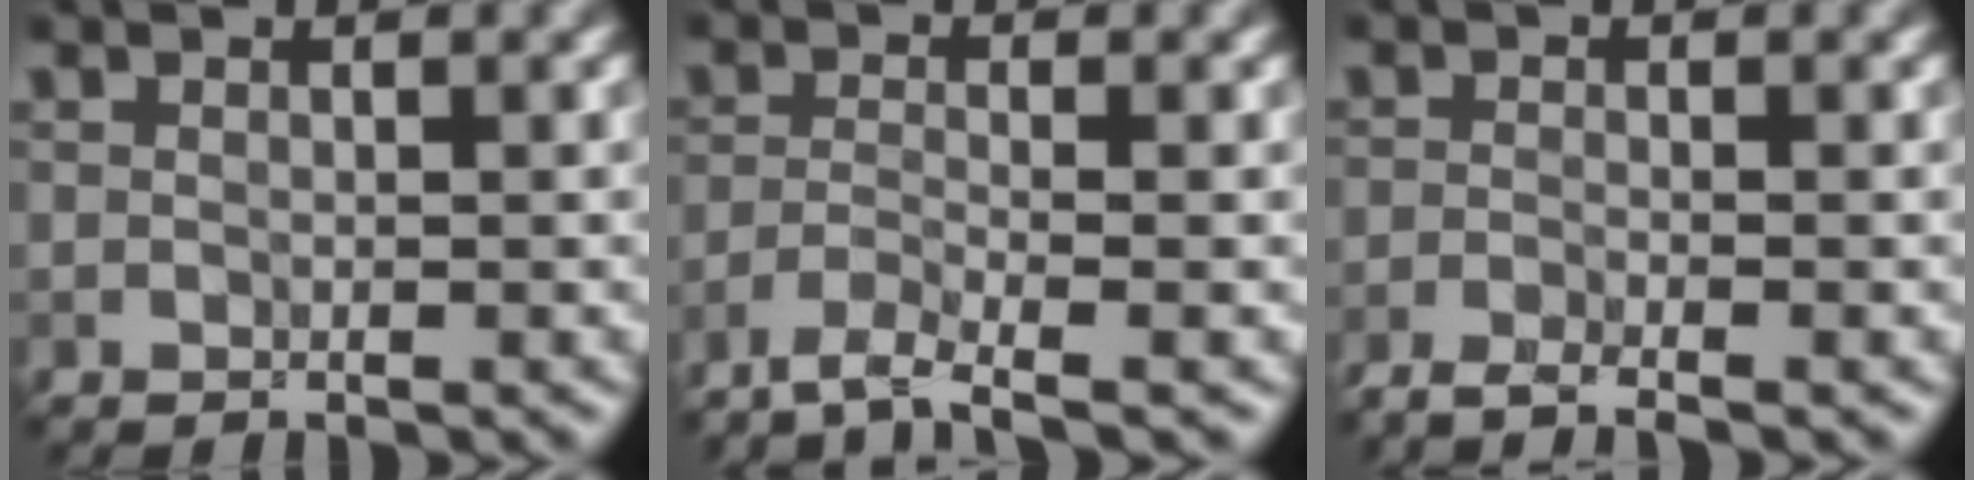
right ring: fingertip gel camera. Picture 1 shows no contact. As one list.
[{"total": 3.2, "force": [-2.5, 0.4, 2.1], "torque": [-0.039, -0.004, -0.059]}, {"total": 3.2, "force": [-2.5, 0.5, 1.9], "torque": [-0.042, -0.004, -0.055]}]